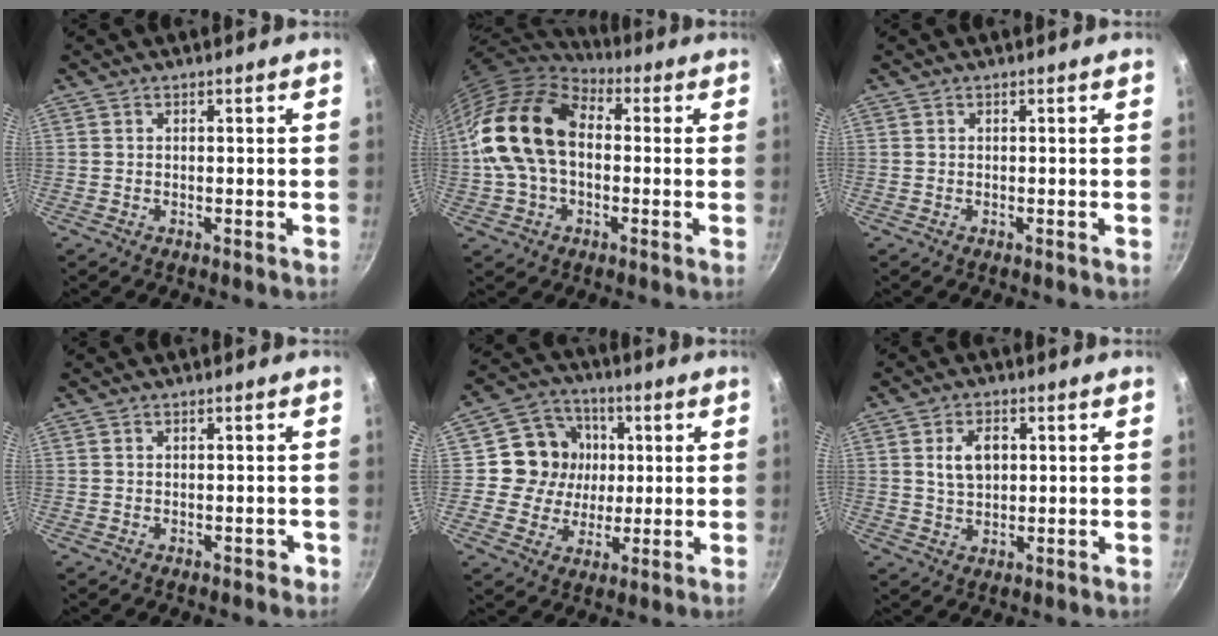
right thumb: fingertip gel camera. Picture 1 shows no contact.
{"total": 18.0, "force": [0.6, 12.2, 13.3], "torque": [-0.233, 0.036, 0.000]}
{"total": 0.0}
{"total": 1.0, "force": [-0.4, 0.7, 0.5], "torque": [0.004, 0.012, 0.000]}
{"total": 12.0, "force": [1.4, 11.3, 4.0], "torque": [-0.036, 0.011, 0.011]}
{"total": 6.1, "force": [1.3, 3.9, 4.4], "torque": [-0.063, -0.001, 0.026]}